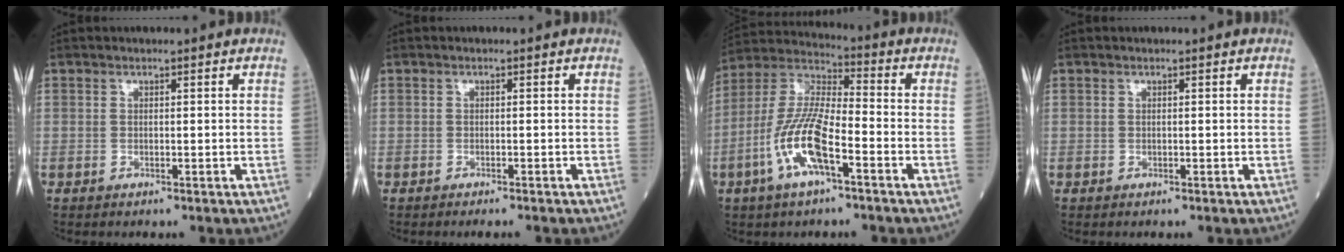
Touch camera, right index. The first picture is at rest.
{"total": 1.8, "force": [-1.6, 0.0, 0.8], "torque": [-0.012, -0.003, -0.020]}
{"total": 12.3, "force": [-4.8, 3.1, 10.9], "torque": [-0.235, 0.004, -0.095]}
{"total": 0.0}